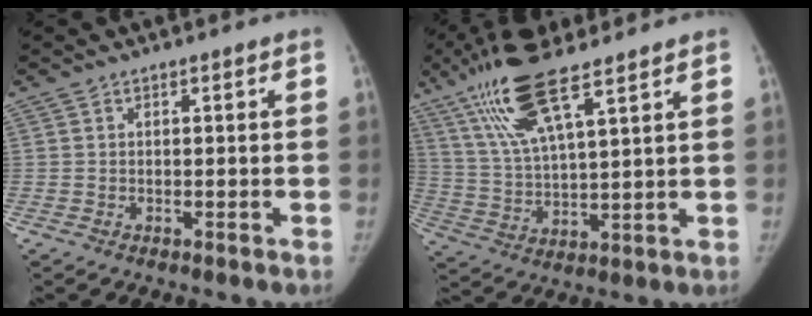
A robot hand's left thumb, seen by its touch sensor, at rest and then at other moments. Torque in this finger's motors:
{"motor_torque": [0.09, -0.03, 1.60, -1.17, 0.41]}